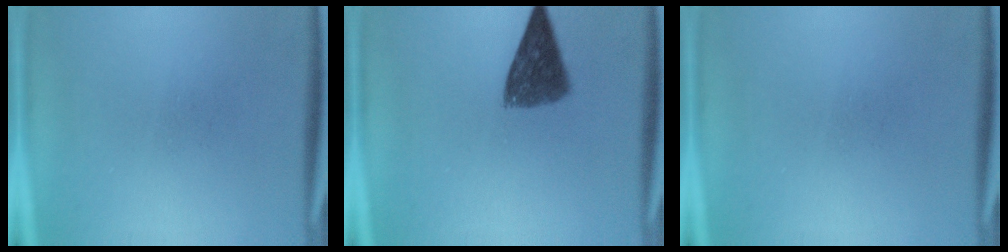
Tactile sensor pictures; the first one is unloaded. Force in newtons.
{"total": 8.1}
{"total": 0.0}